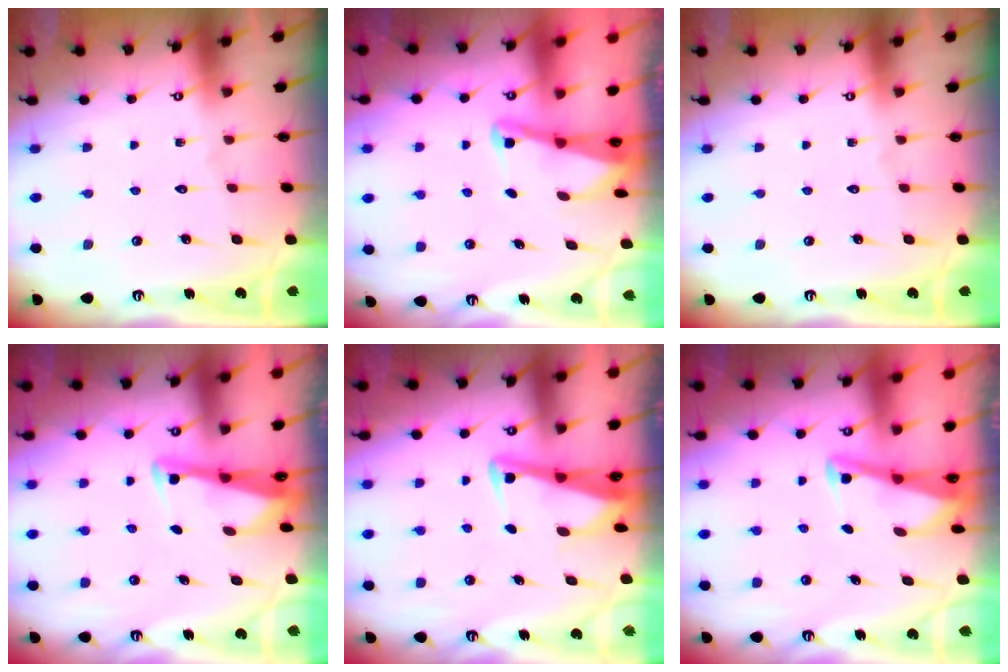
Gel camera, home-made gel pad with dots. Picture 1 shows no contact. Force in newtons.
{"total": 2.2, "press": 2.2, "slide": 0.3}
{"total": 0.0}
{"total": 2.8, "press": 2.7, "slide": 0.4}
{"total": 3.2, "press": 3.2, "slide": 0.3}
{"total": 2.8, "press": 2.8, "slide": 0.4}